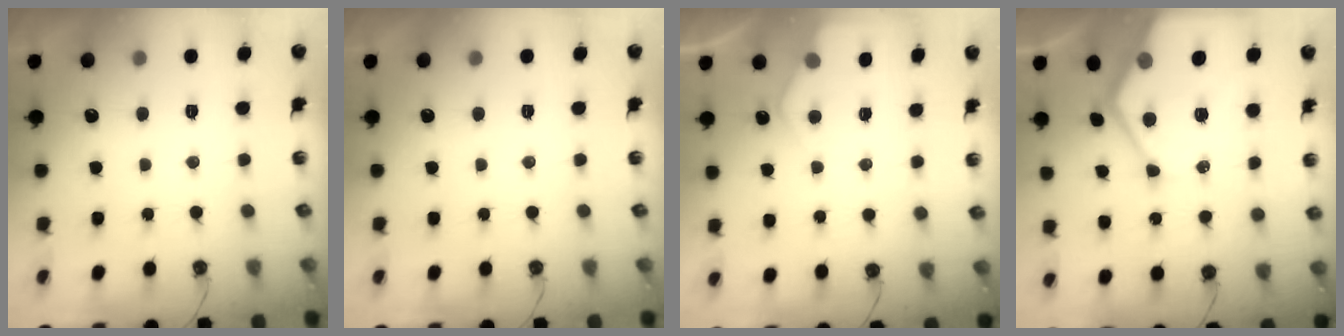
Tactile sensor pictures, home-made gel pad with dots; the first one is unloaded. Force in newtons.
{"total": 0.0}
{"total": 4.4, "press": 4.3, "slide": 0.6}
{"total": 17.0, "press": 16.9, "slide": 1.5}